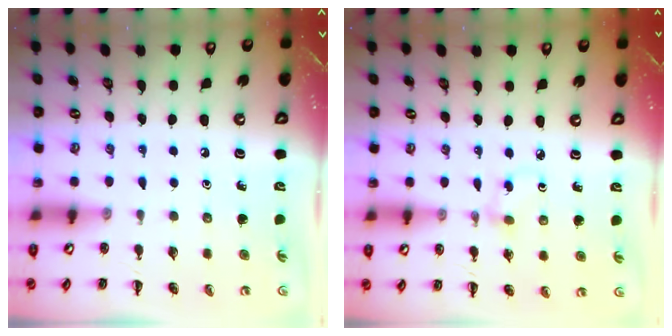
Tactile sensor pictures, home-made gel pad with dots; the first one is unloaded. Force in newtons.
{"total": 2.8, "press": 2.5, "slide": 1.2}